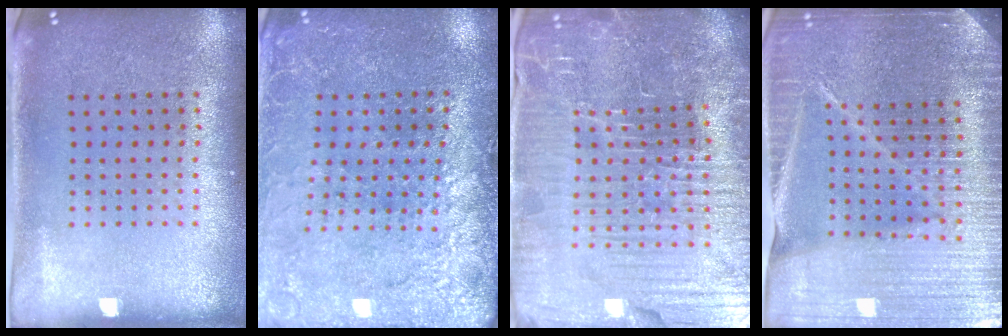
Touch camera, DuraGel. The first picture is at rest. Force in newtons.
{"total": 2.8, "press": 2.8, "slide": 0.1}
{"total": 7.4, "press": 6.5, "slide": 3.5}
{"total": 5.3, "press": 4.7, "slide": 2.4}